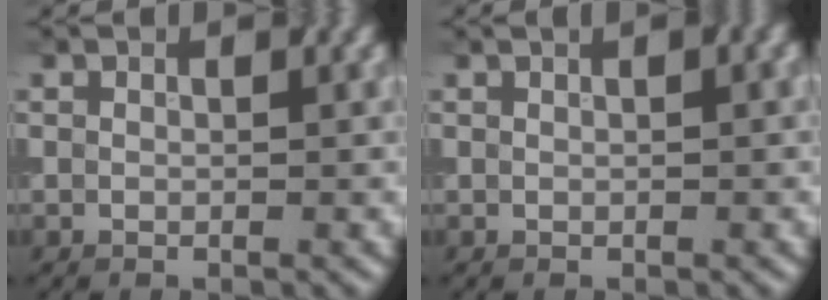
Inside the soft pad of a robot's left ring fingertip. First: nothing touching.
{"total": 0.6, "force": [0.3, 0.2, 0.4], "torque": [-0.008, 0.005, 0.006]}